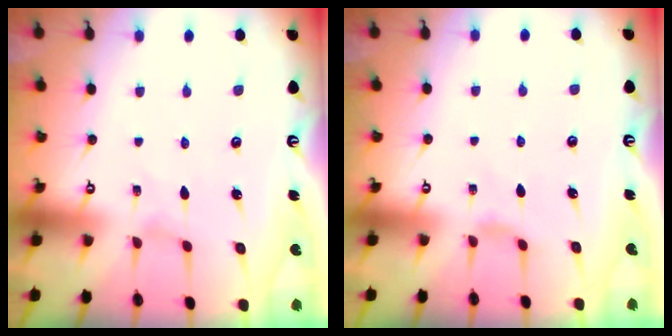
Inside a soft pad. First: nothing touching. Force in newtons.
{"total": 1.8, "press": 1.7, "slide": 0.5}